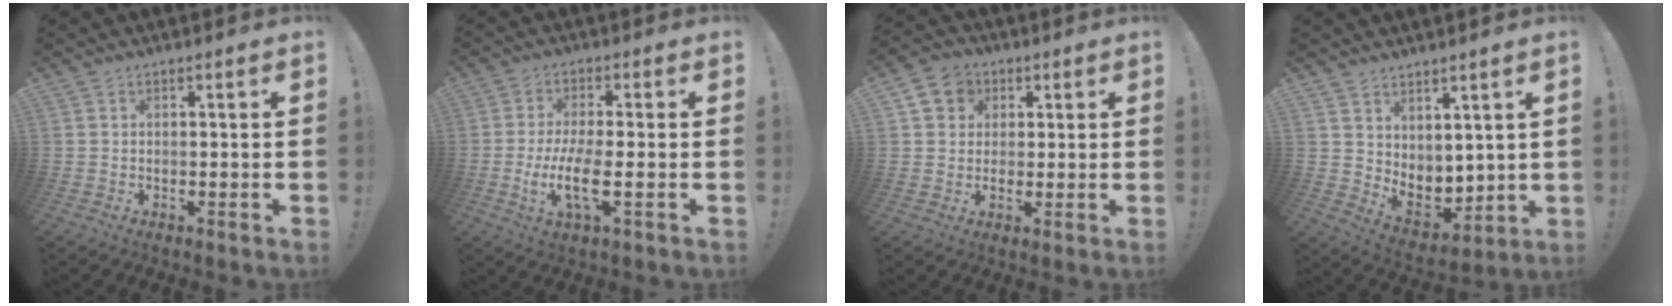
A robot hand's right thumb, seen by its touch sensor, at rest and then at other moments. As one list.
[{"total": 9.9, "force": [-2.2, 2.3, 9.4], "torque": [-0.198, -0.014, -0.043]}, {"total": 8.0, "force": [2.3, 7.3, 2.5], "torque": [-0.031, 0.000, 0.049]}, {"total": 6.5, "force": [3.6, 5.0, 2.0], "torque": [-0.018, -0.044, 0.079]}]